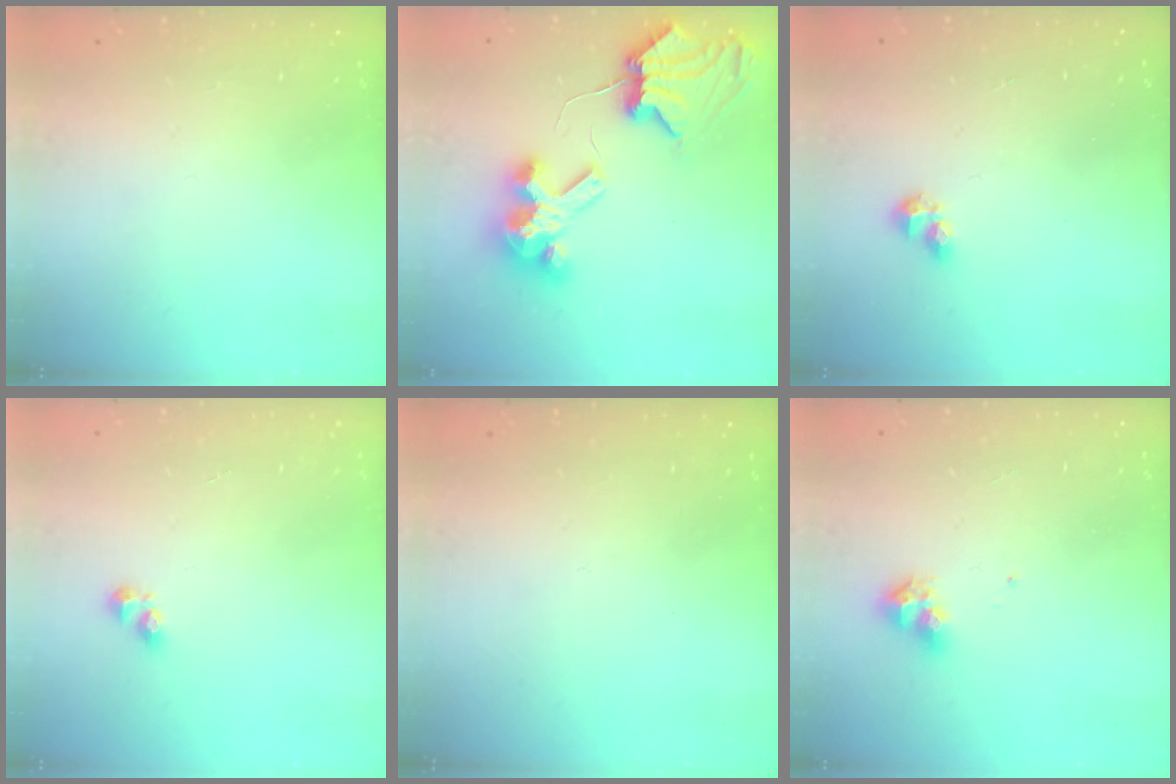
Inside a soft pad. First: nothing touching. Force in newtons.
{"total": 8.3, "press": 8.2, "slide": 1.1}
{"total": 2.9, "press": 2.9, "slide": 0.3}
{"total": 3.5, "press": 3.5, "slide": 0.4}
{"total": 0.0}
{"total": 6.1, "press": 6.1, "slide": 1.0}